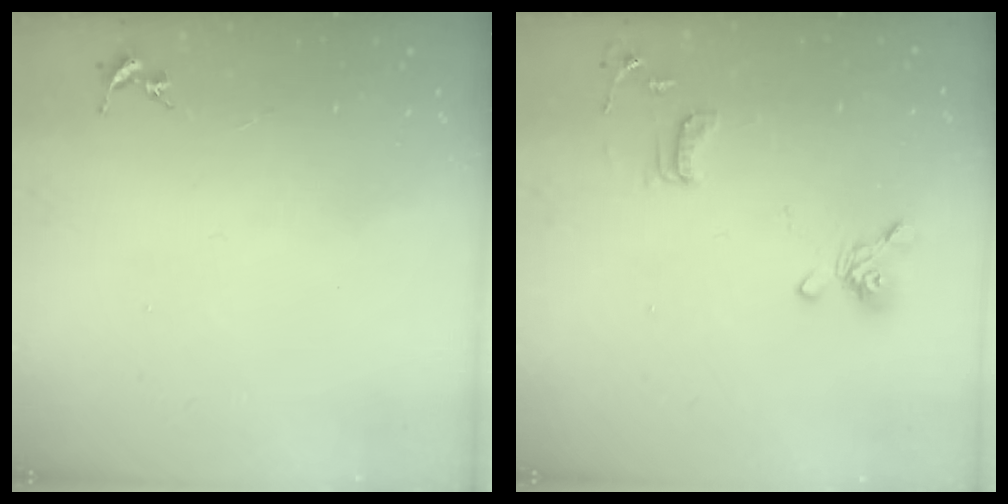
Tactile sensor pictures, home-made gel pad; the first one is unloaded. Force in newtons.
{"total": 12.3, "press": 12.2, "slide": 1.8}